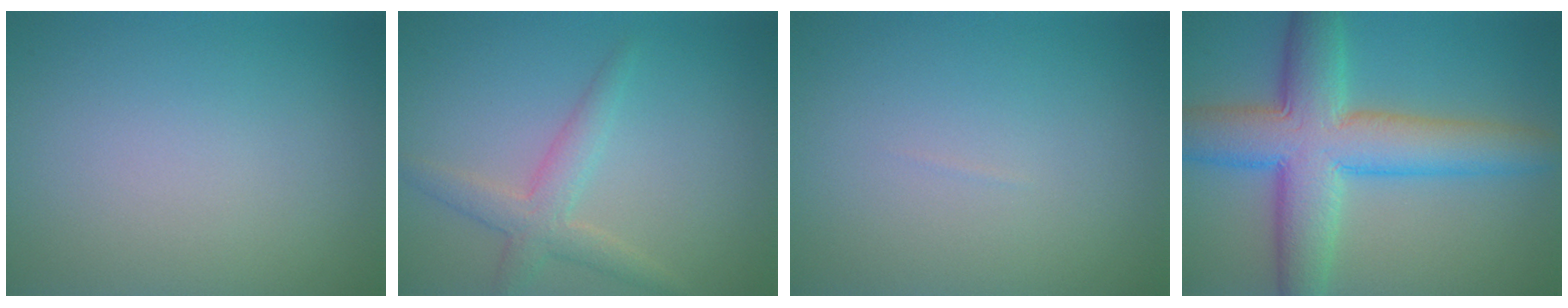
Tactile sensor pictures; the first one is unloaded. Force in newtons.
{"total": 2.8, "press": 2.8, "slide": 0.1}
{"total": 0.0}
{"total": 9.7, "press": 9.7, "slide": 0.4}